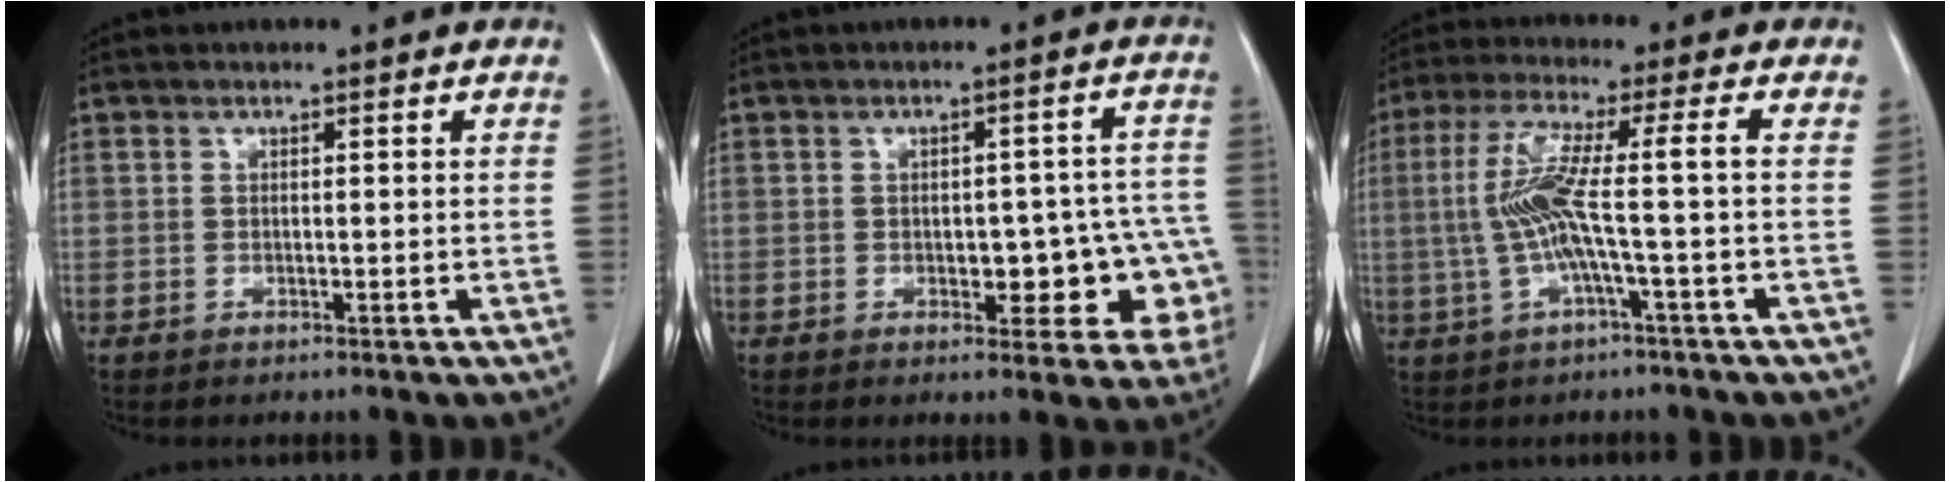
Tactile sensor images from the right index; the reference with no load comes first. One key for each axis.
{"total": 10.4, "fx": -2.5, "fy": 5.2, "fz": 8.6, "tx": -0.075, "ty": 0.032, "tz": -0.022}
{"total": 8.9, "fx": -0.8, "fy": -0.5, "fz": 8.9, "tx": -0.188, "ty": 0.019, "tz": -0.018}